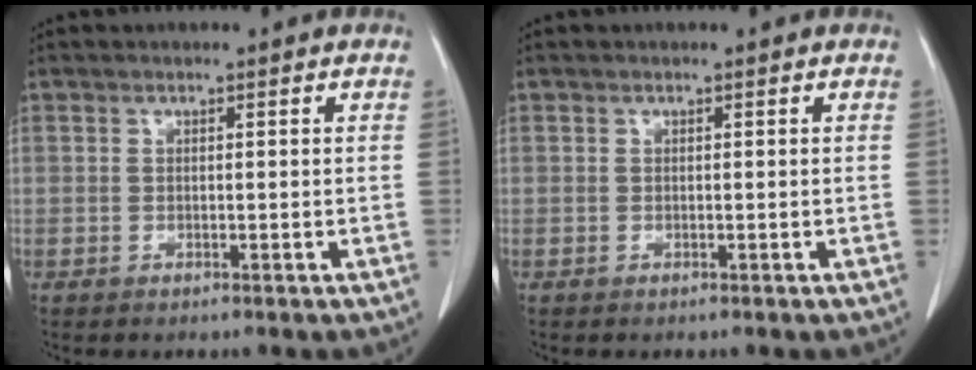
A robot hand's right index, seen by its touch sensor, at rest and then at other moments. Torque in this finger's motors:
{"motor_torque": [0.00, 0.00, 0.00, 0.00]}